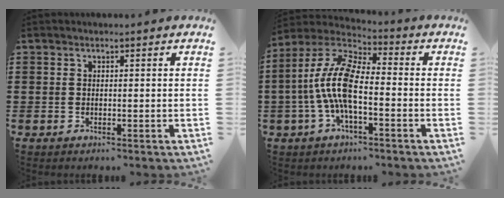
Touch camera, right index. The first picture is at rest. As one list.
[{"total": 10.5, "force": [-1.4, 3.7, 9.7], "torque": [-0.234, -0.013, -0.035]}]